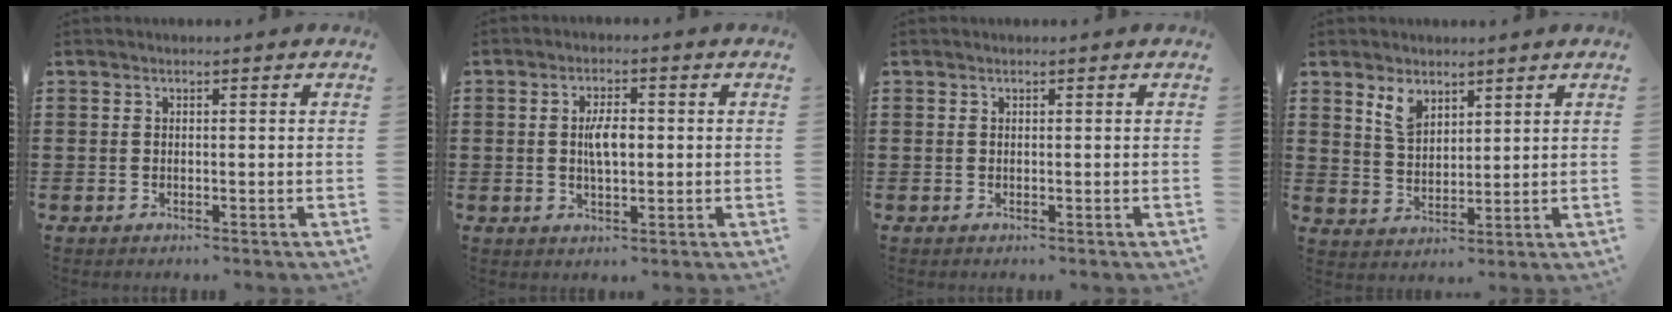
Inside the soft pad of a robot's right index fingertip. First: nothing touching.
{"total": 4.2, "force": [0.2, 1.7, 3.8], "torque": [-0.081, 0.003, -0.001]}
{"total": 0.0}
{"total": 4.7, "force": [3.2, 2.7, 2.3], "torque": [-0.056, 0.009, 0.060]}